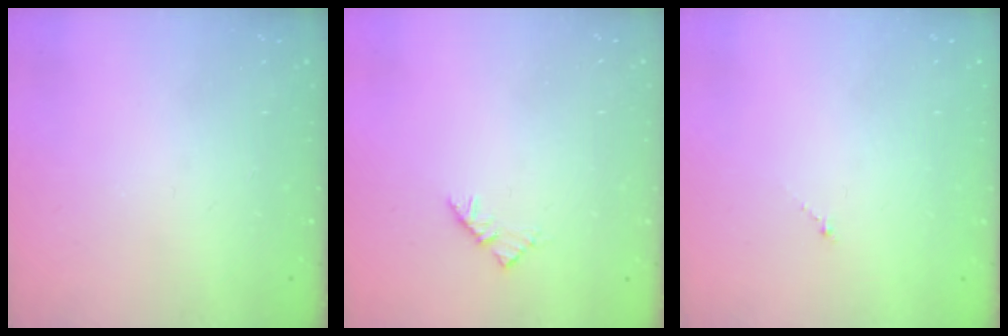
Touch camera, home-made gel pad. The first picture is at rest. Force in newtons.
{"total": 2.9, "press": 2.8, "slide": 0.7}
{"total": 0.0}